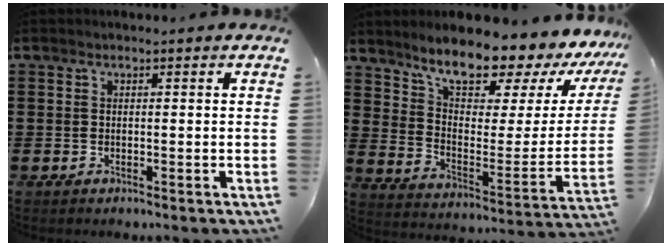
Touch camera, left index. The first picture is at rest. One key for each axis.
{"total": 9.7, "fx": 8.8, "fy": 2.2, "fz": 3.5, "tx": -0.082, "ty": -0.078, "tz": 0.146}